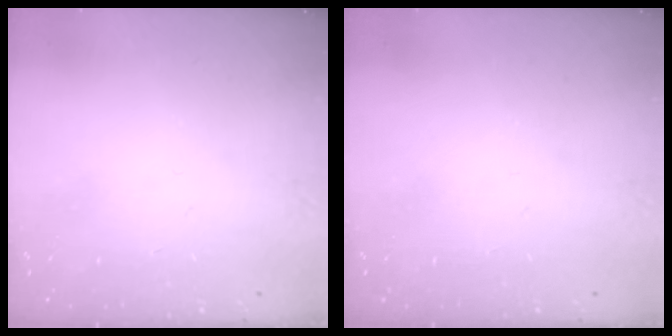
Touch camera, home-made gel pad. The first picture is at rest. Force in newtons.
{"total": 0.0}